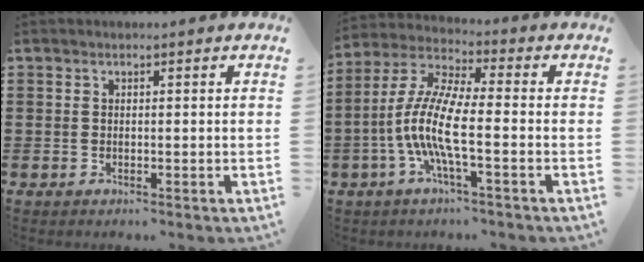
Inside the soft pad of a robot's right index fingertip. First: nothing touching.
{"total": 9.5, "force": [-2.9, 1.9, 8.9], "torque": [-0.216, -0.020, -0.067]}